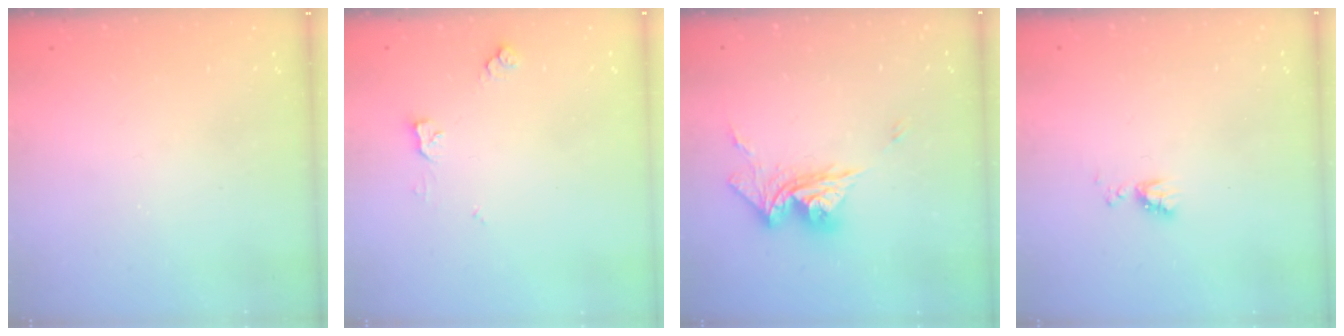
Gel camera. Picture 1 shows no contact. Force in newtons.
{"total": 5.7, "press": 5.6, "slide": 0.9}
{"total": 12.0, "press": 11.9, "slide": 1.5}
{"total": 5.7, "press": 5.7, "slide": 0.8}